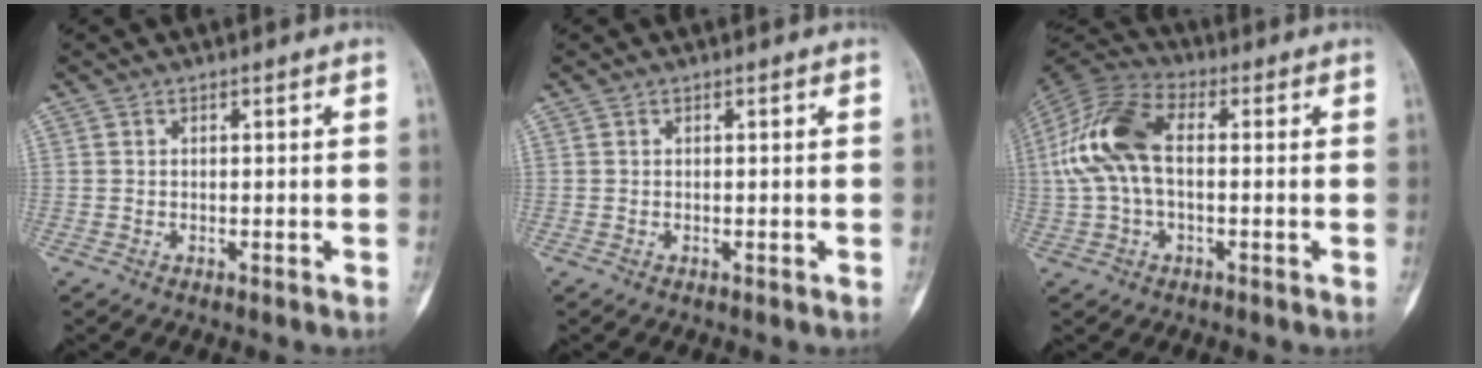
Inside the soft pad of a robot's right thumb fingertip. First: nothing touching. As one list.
[{"total": 0.0}, {"total": 14.0, "force": [0.8, 8.0, 11.5], "torque": [-0.245, 0.034, 0.007]}]